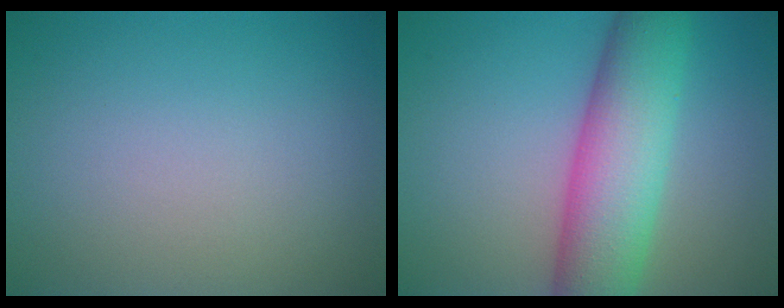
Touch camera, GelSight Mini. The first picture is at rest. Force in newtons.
{"total": 8.9, "press": 8.9, "slide": 0.2}